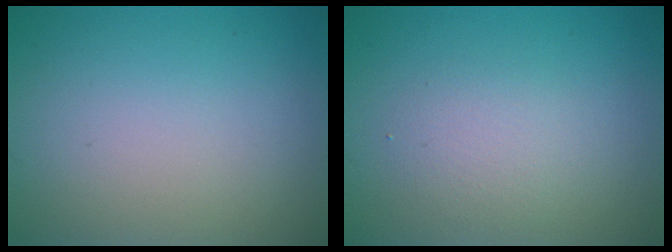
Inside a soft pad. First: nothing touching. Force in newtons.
{"total": 2.1, "press": 2.1, "slide": 0.1}